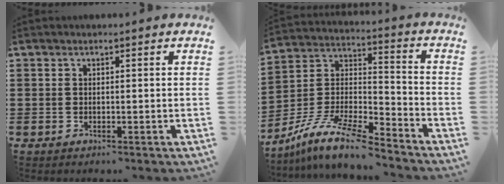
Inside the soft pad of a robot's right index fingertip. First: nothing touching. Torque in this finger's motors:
{"motor_torque": [-0.17, 0.61, -1.05, -0.21]}